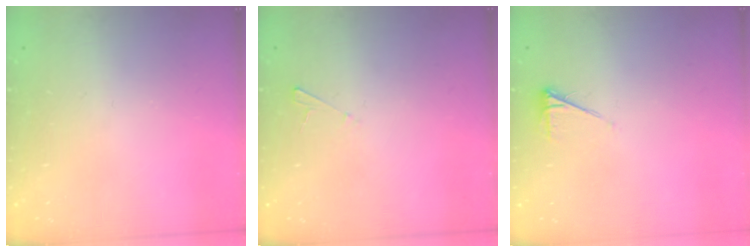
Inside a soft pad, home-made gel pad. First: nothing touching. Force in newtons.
{"total": 2.0, "press": 2.0, "slide": 0.2}
{"total": 3.5, "press": 3.5, "slide": 0.6}